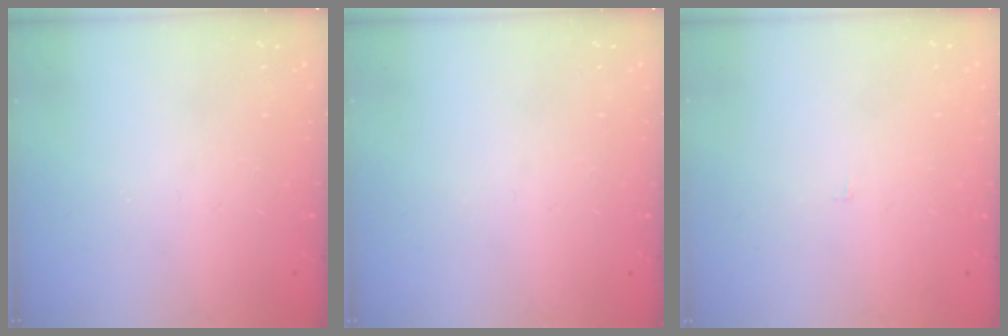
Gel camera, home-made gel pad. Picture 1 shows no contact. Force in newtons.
{"total": 0.0}
{"total": 1.8, "press": 1.8, "slide": 0.1}